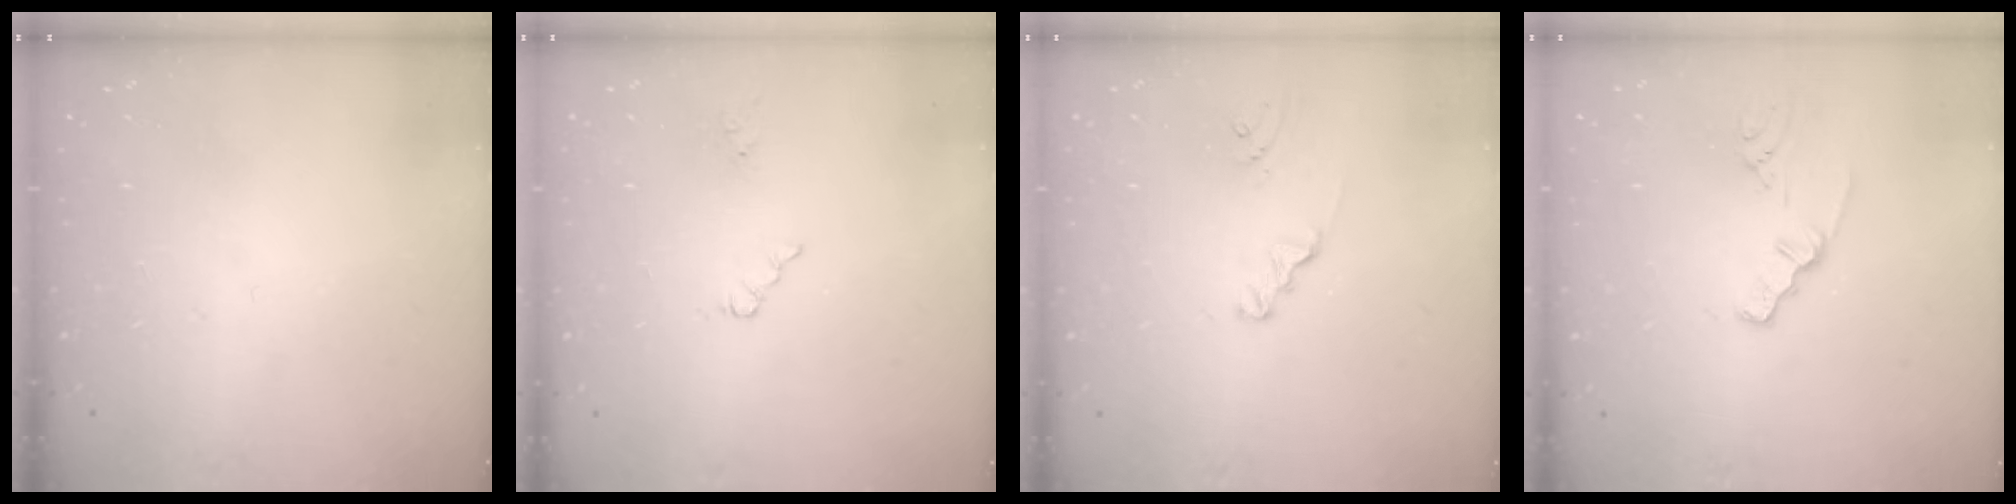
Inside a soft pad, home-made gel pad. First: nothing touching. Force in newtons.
{"total": 3.3, "press": 3.2, "slide": 0.5}
{"total": 1.7, "press": 1.7, "slide": 0.2}
{"total": 1.6, "press": 1.5, "slide": 0.4}